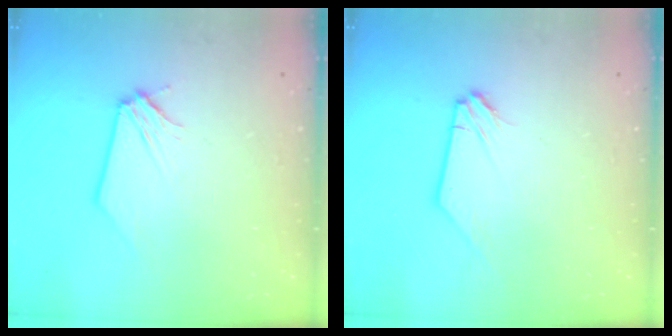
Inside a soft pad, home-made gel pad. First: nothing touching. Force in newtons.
{"total": 0.8, "press": 0.7, "slide": 0.1}